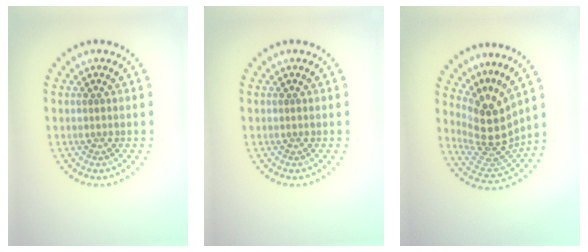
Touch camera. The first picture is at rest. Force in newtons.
{"total": 0.0}
{"total": 4.8, "press": 3.5, "slide": 3.2}